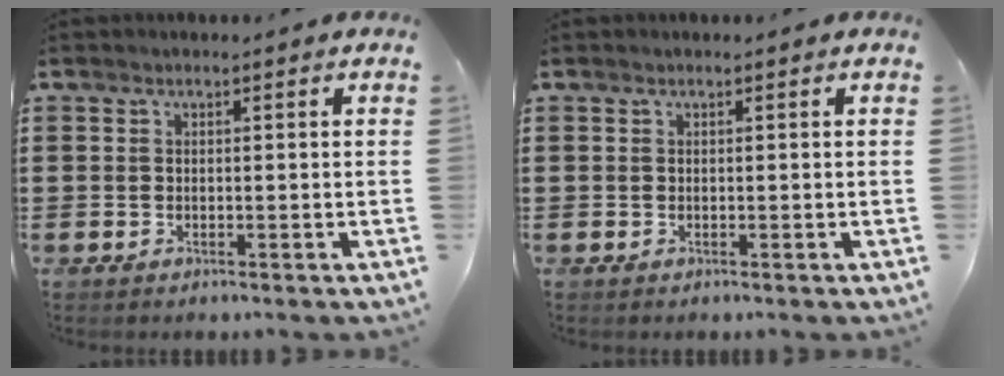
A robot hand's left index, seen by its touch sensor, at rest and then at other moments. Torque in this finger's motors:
{"motor_torque": [-0.01, 0.01, 0.00, 0.00]}